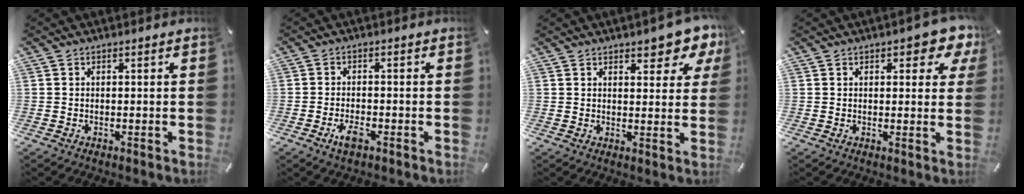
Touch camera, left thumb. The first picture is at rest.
{"total": 3.7, "force": [-2.1, 1.5, 2.5], "torque": [-0.060, 0.001, -0.042]}
{"total": 7.1, "force": [5.1, 3.2, 3.8], "torque": [-0.037, -0.032, 0.083]}
{"total": 5.6, "force": [3.0, 2.8, 3.8], "torque": [-0.043, -0.012, 0.046]}